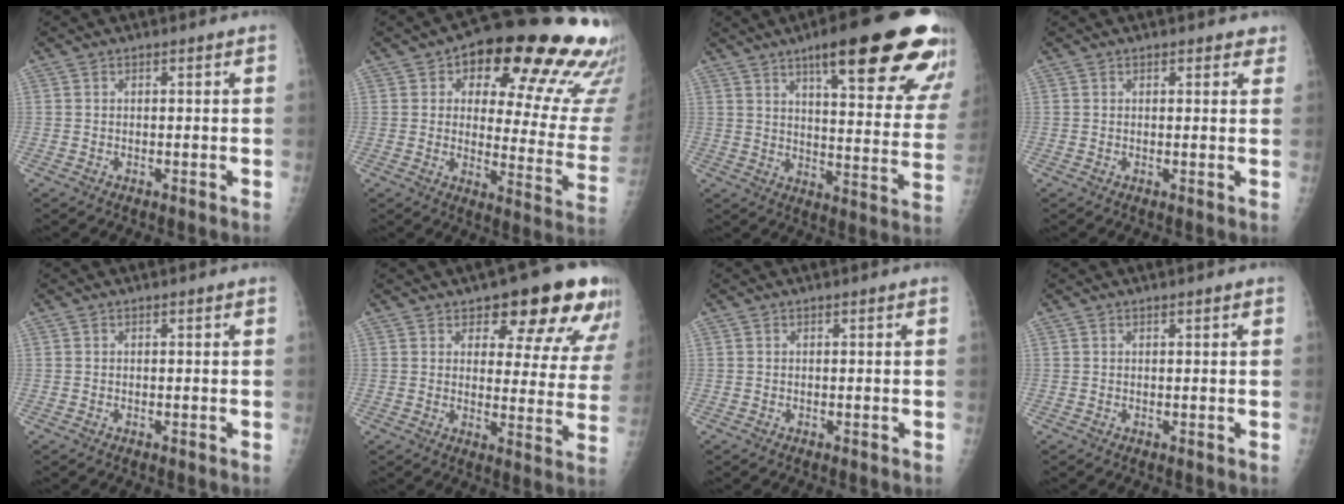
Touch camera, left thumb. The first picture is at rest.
{"total": 25.2, "force": [14.1, 10.8, 17.9], "torque": [-0.186, -0.041, 0.175]}
{"total": 25.8, "force": [15.6, 6.0, 19.7], "torque": [-0.227, -0.049, 0.209]}
{"total": 2.0, "force": [1.5, 1.0, 0.9], "torque": [0.011, -0.004, 0.011]}
{"total": 0.0}
{"total": 16.1, "force": [10.5, 7.0, 10.1], "torque": [-0.066, -0.049, 0.120]}
{"total": 0.0}
{"total": 0.5, "force": [0.3, 0.1, 0.4], "torque": [-0.006, 0.000, 0.005]}